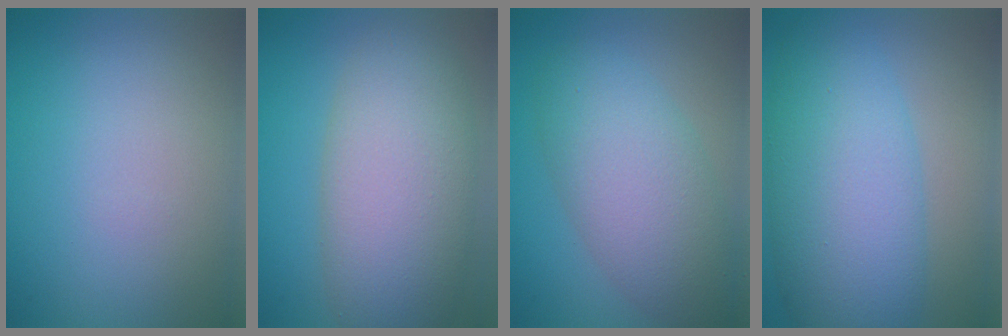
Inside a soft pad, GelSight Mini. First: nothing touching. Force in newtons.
{"total": 9.2, "press": 9.2, "slide": 0.5}
{"total": 7.0, "press": 7.0, "slide": 0.3}
{"total": 10.0, "press": 10.0, "slide": 0.3}